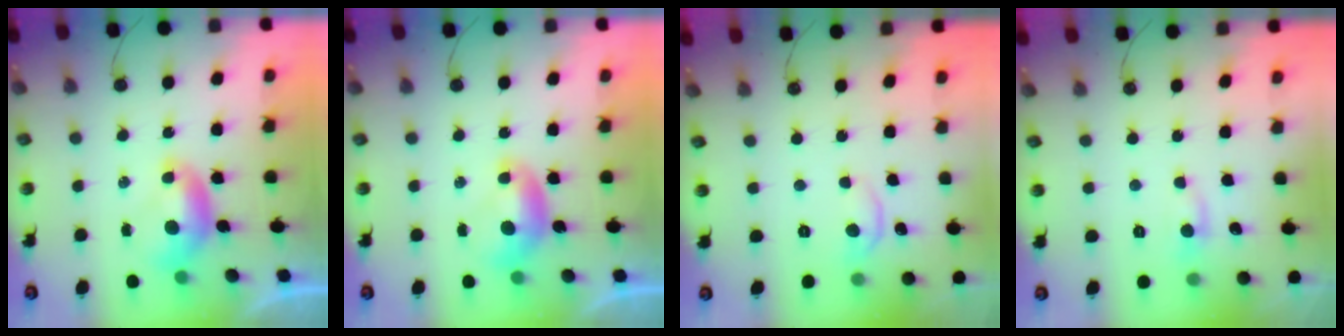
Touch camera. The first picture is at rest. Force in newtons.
{"total": 0.0}
{"total": 2.2, "press": 2.2, "slide": 0.5}
{"total": 1.7, "press": 1.6, "slide": 0.7}